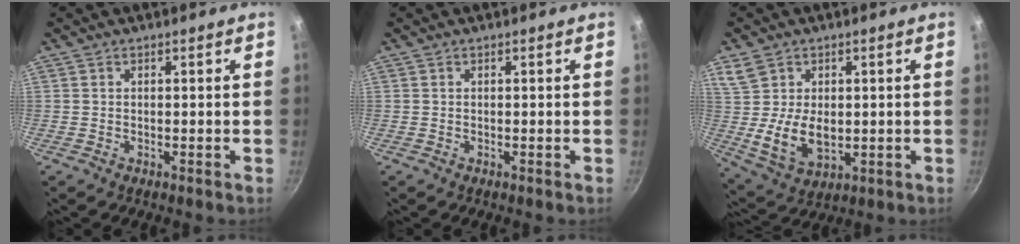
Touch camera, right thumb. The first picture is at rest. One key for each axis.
{"total": 0.0}
{"total": 9.6, "fx": 0.9, "fy": 6.6, "fz": 6.9, "tx": -0.111, "ty": -0.022, "tz": 0.028}